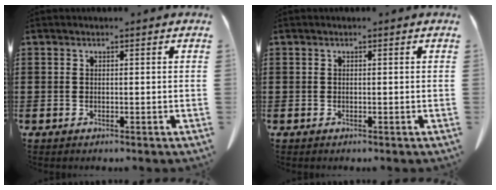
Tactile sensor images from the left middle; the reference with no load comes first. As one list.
[{"total": 0.0}]